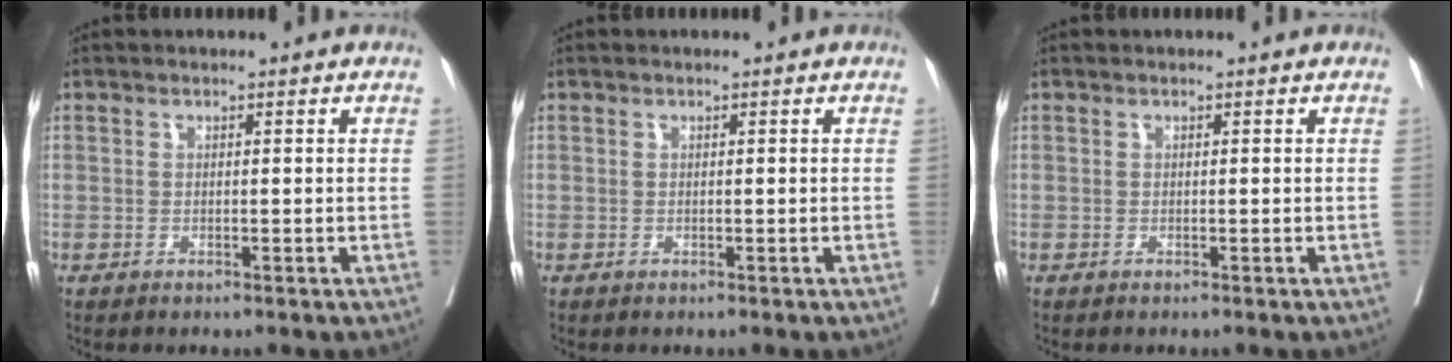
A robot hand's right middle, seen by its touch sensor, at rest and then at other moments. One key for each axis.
{"total": 0.0}
{"total": 0.0}